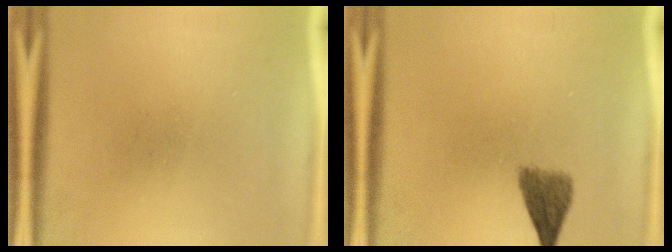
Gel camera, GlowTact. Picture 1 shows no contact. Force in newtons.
{"total": 3.6}